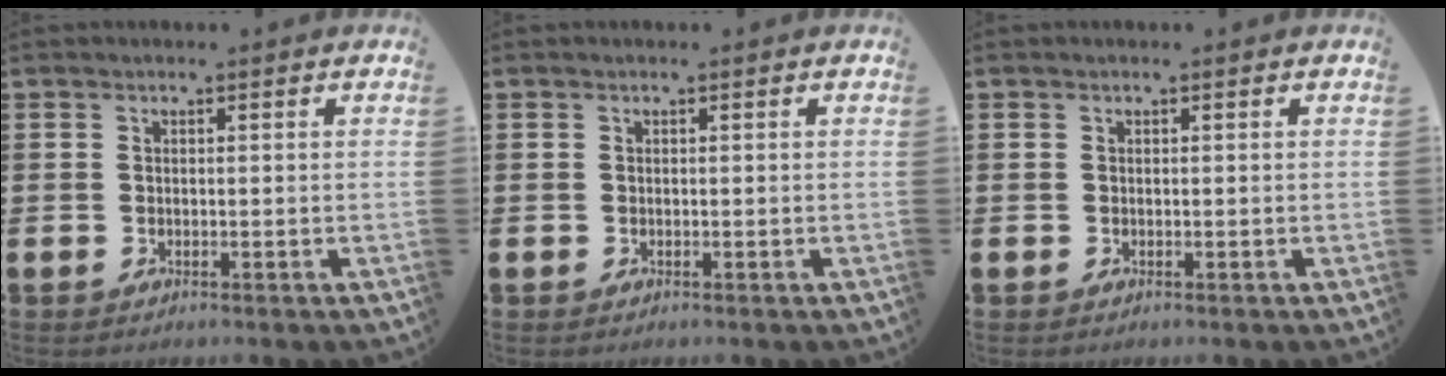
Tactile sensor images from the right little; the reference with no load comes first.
{"total": 0.0}
{"total": 0.0}